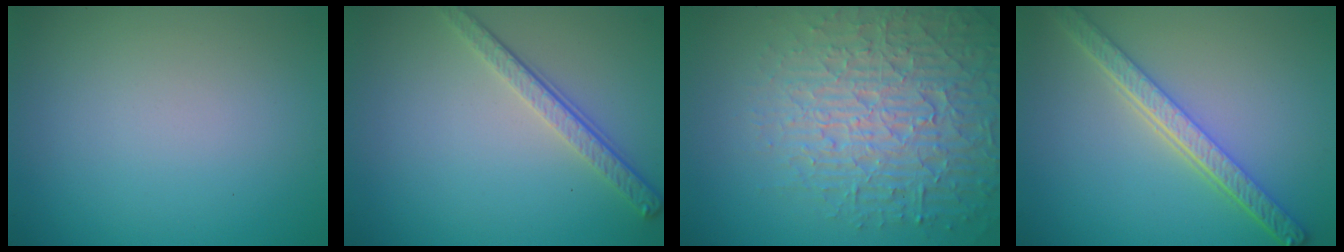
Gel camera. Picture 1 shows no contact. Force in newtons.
{"total": 3.2, "press": 2.5, "slide": 2.1}
{"total": 7.4, "press": 7.2, "slide": 1.7}
{"total": 5.1, "press": 4.0, "slide": 3.1}